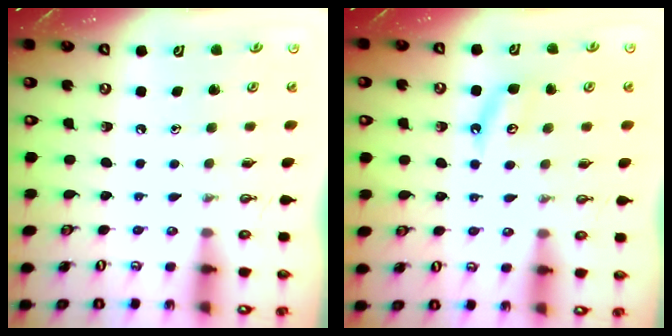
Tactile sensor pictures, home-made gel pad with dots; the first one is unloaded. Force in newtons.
{"total": 3.9, "press": 3.8, "slide": 0.5}